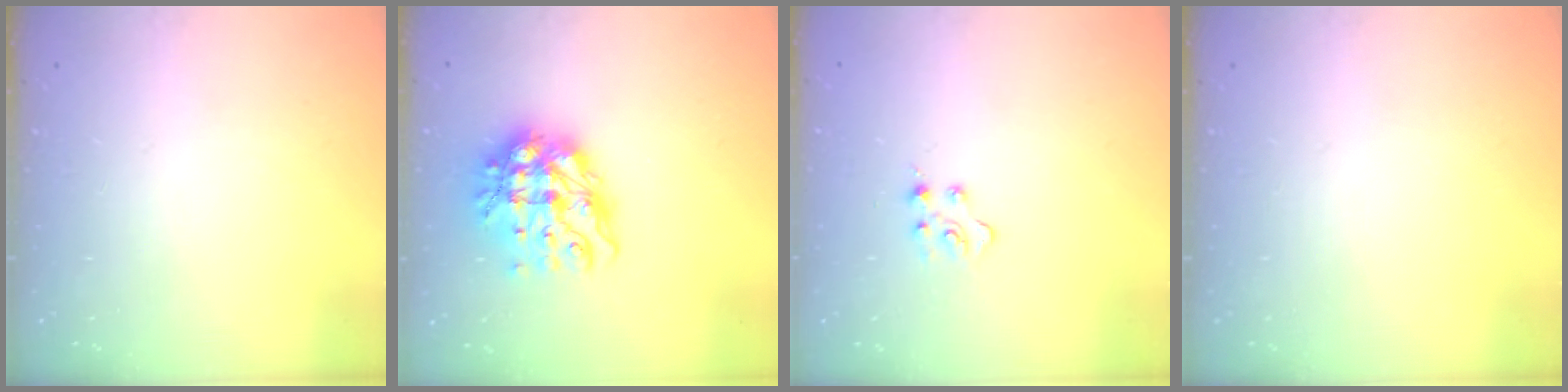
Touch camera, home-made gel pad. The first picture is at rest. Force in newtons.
{"total": 12.1, "press": 11.9, "slide": 1.7}
{"total": 2.9, "press": 2.8, "slide": 0.4}
{"total": 0.0}